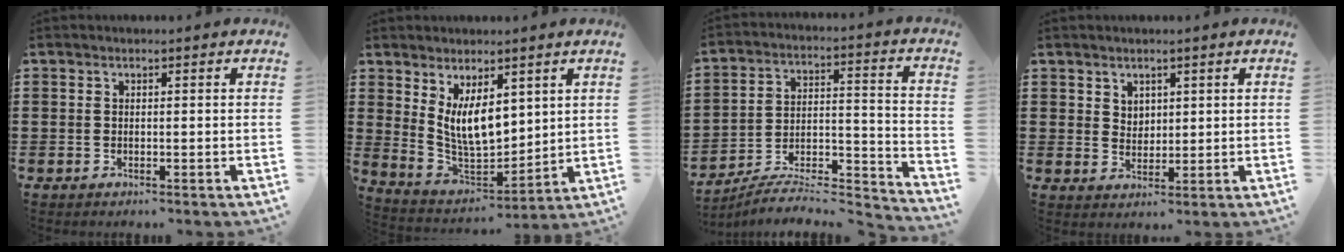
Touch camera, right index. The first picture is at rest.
{"total": 7.8, "force": [3.2, 4.0, 5.9], "torque": [-0.131, -0.015, 0.058]}
{"total": 6.6, "force": [-6.2, 1.1, 2.0], "torque": [-0.032, -0.003, -0.124]}
{"total": 2.8, "force": [1.9, 2.0, 0.4], "torque": [-0.014, 0.009, 0.035]}